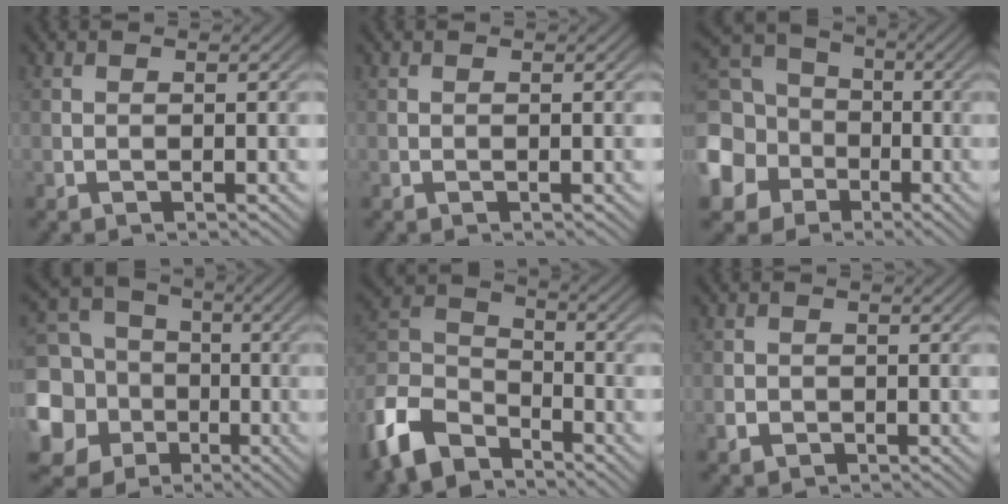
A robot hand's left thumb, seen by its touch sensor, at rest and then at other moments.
{"total": 0.0}
{"total": 13.0, "force": [-3.0, 11.4, 5.4], "torque": [-0.193, -0.028, -0.080]}
{"total": 15.0, "force": [-2.4, 13.7, 5.6], "torque": [-0.216, -0.021, -0.064]}
{"total": 10.7, "force": [-7.4, 5.4, 5.6], "torque": [-0.138, -0.009, -0.168]}
{"total": 1.2, "force": [-0.5, 1.0, 0.4], "torque": [-0.007, -0.004, -0.012]}